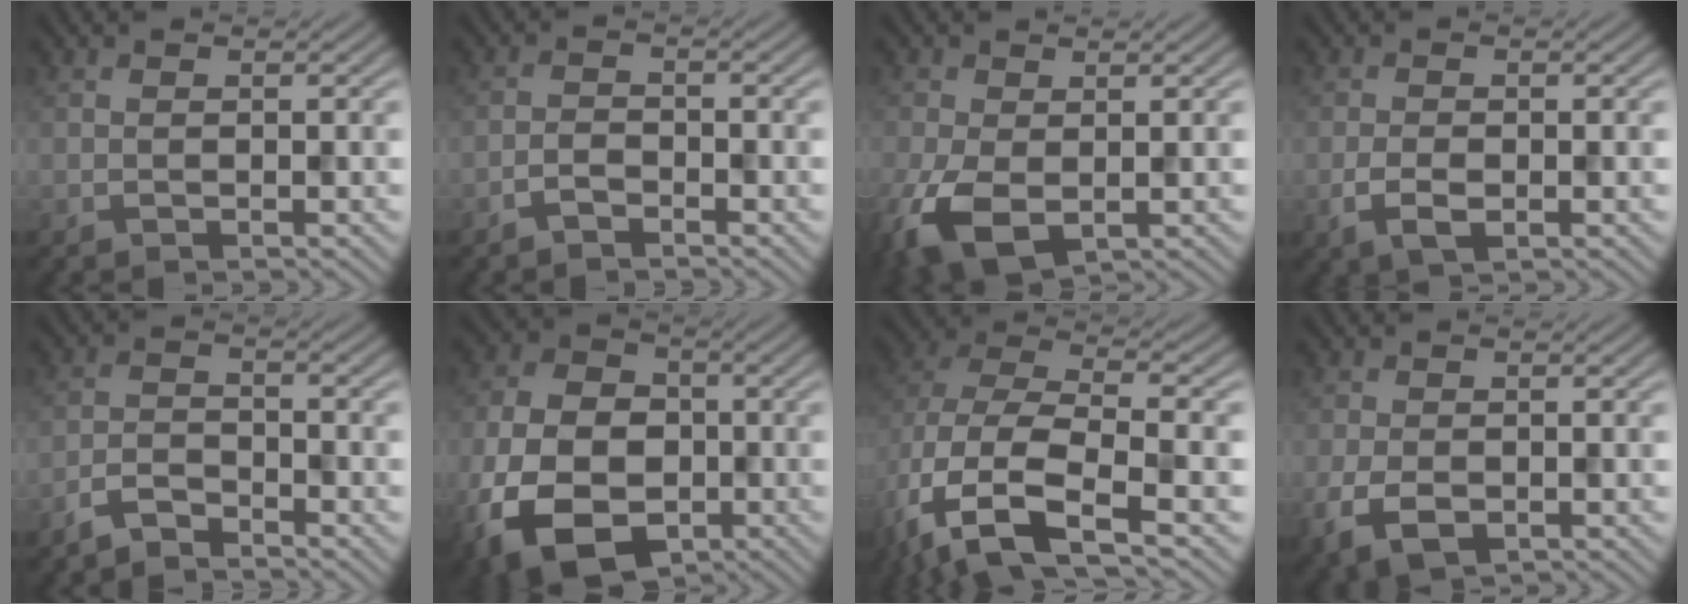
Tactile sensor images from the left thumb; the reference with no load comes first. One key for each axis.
{"total": 1.8, "fx": -1.5, "fy": 0.6, "fz": 0.8, "tx": -0.015, "ty": 0.003, "tz": -0.036}
{"total": 7.3, "fx": -2.4, "fy": 4.5, "fz": 5.3, "tx": -0.144, "ty": -0.026, "tz": -0.044}
{"total": 3.0, "fx": -1.1, "fy": 1.6, "fz": 2.3, "tx": -0.051, "ty": -0.007, "tz": -0.021}
{"total": 3.4, "fx": -3.0, "fy": 0.8, "fz": 1.3, "tx": -0.027, "ty": 0.000, "tz": -0.072}
{"total": 13.9, "fx": -5.2, "fy": 9.8, "fz": 8.4, "tx": -0.198, "ty": -0.036, "tz": -0.101}
{"total": 12.4, "fx": -4.3, "fy": 6.5, "fz": 9.7, "tx": -0.234, "ty": -0.023, "tz": -0.073}
{"total": 4.7, "fx": -1.7, "fy": 2.9, "fz": 3.2, "tx": -0.081, "ty": -0.016, "tz": -0.033}